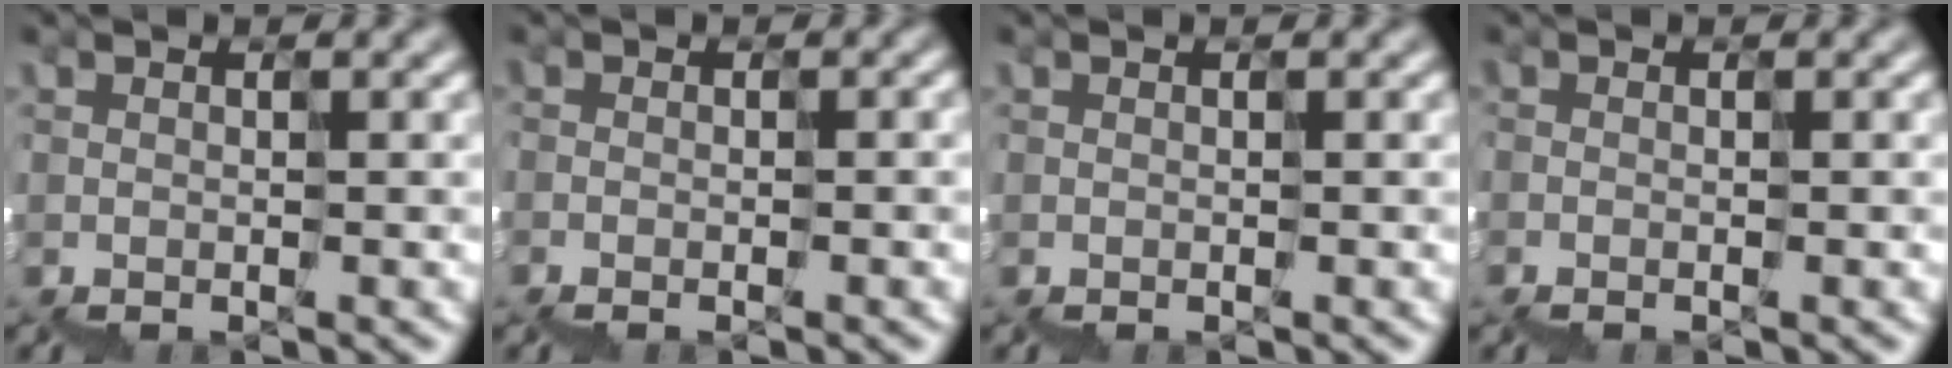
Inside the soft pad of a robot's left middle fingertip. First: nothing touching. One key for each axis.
{"total": 0.9, "fx": -0.9, "fy": 0.2, "fz": 0.1, "tx": -0.005, "ty": 0.004, "tz": -0.014}
{"total": 0.0}
{"total": 0.0}